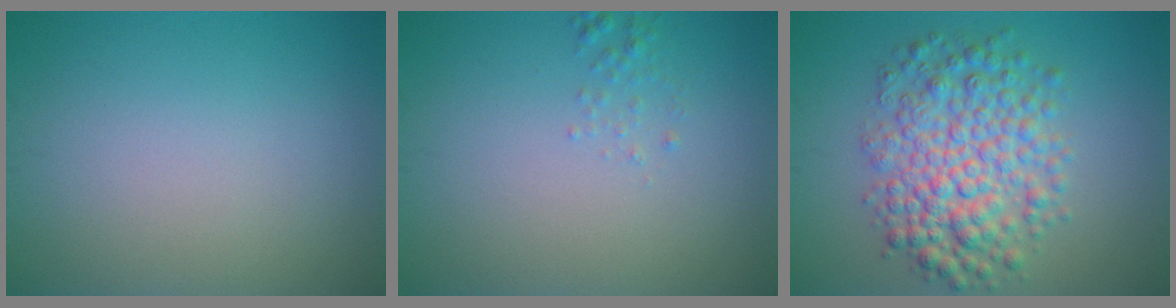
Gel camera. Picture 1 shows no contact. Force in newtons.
{"total": 0.8, "press": 0.8, "slide": 0.1}
{"total": 6.8, "press": 6.8, "slide": 0.1}